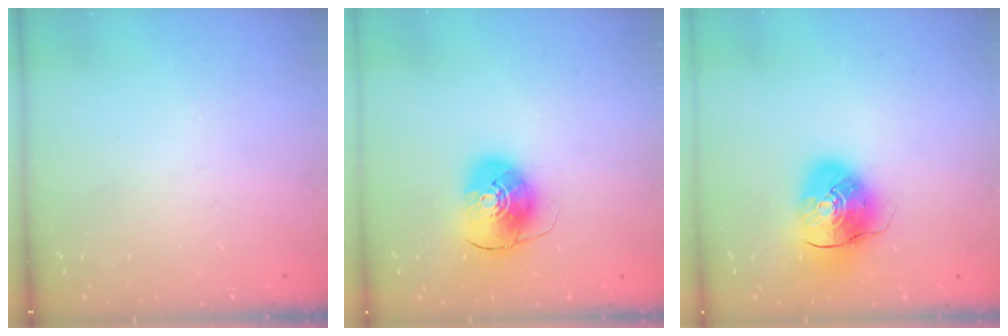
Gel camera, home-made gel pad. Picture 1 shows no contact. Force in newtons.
{"total": 9.3, "press": 9.3, "slide": 1.1}
{"total": 10.6, "press": 10.5, "slide": 1.8}